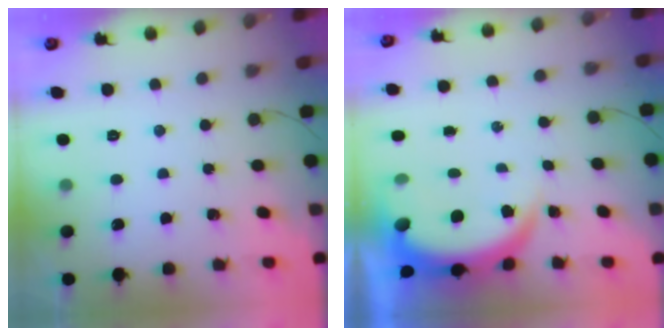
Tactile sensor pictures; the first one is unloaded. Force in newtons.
{"total": 5.8, "press": 5.7, "slide": 0.8}